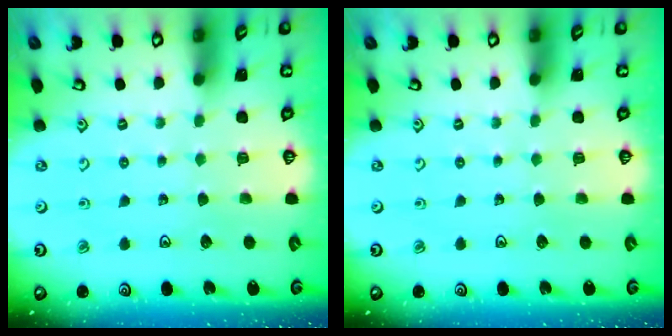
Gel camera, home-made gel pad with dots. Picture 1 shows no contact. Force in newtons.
{"total": 0.0}